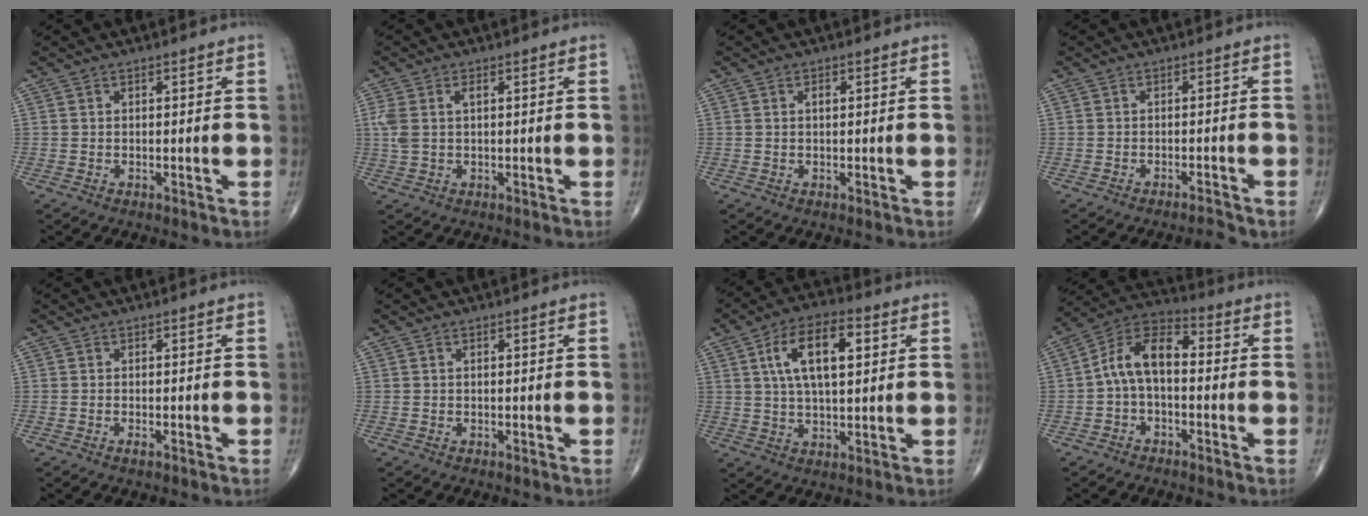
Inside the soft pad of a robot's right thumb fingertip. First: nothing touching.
{"total": 4.3, "force": [0.9, 2.2, 3.6], "torque": [-0.105, 0.018, 0.022]}
{"total": 1.0, "force": [0.2, 0.5, 0.9], "torque": [-0.015, 0.002, 0.003]}
{"total": 1.9, "force": [-1.8, 0.0, 0.7], "torque": [-0.021, 0.014, -0.025]}
{"total": 0.9, "force": [-0.5, 0.2, 0.6], "torque": [-0.013, 0.000, -0.010]}
{"total": 0.0}
{"total": 12.7, "force": [3.6, 5.8, 10.7], "torque": [-0.181, 0.006, 0.060]}
{"total": 9.9, "force": [-0.5, 5.6, 8.2], "torque": [-0.140, 0.040, -0.025]}